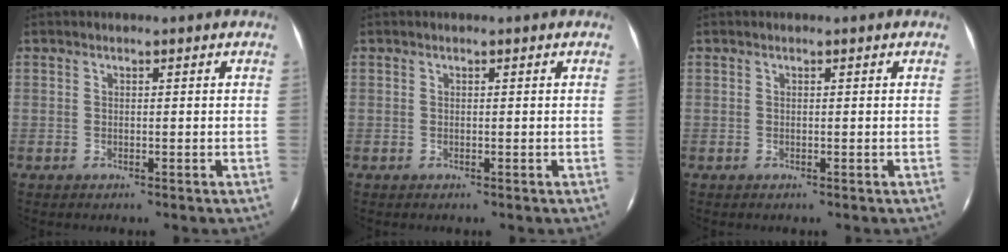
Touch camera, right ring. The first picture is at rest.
{"total": 0.0}
{"total": 0.0}